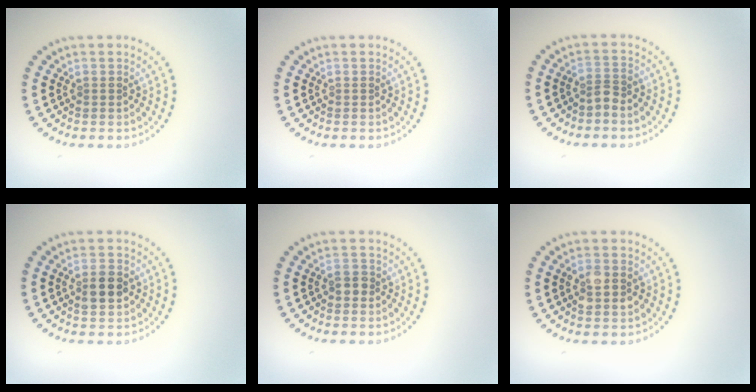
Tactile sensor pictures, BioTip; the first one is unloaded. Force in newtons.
{"total": 0.0}
{"total": 1.4, "press": 1.2, "slide": 0.9}
{"total": 2.9, "press": 2.9, "slide": 0.2}
{"total": 1.4, "press": 1.3, "slide": 0.4}
{"total": 2.7, "press": 2.7, "slide": 0.3}